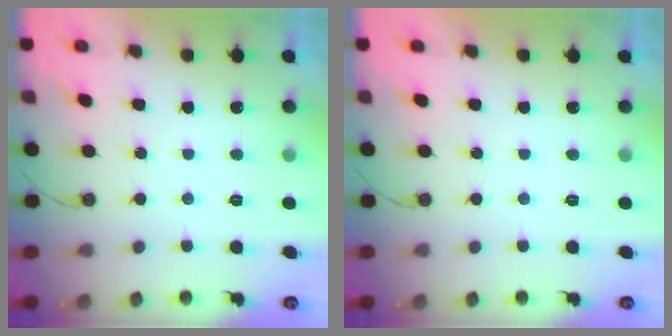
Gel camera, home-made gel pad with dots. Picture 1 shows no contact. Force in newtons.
{"total": 1.9, "press": 1.9, "slide": 0.1}